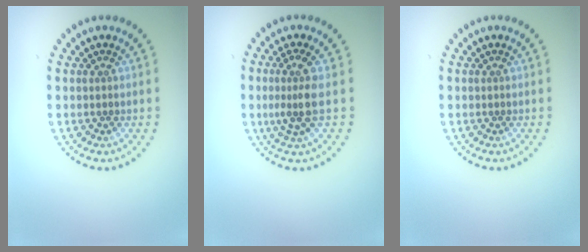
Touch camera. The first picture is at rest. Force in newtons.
{"total": 2.9, "press": 2.2, "slide": 1.9}
{"total": 0.0}